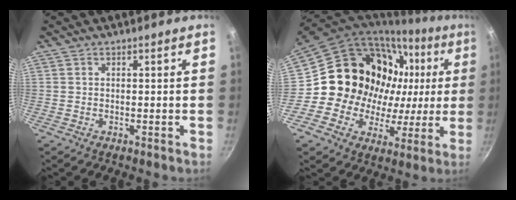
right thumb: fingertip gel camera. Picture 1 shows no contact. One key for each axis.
{"total": 20.9, "fx": 2.5, "fy": 18.1, "fz": 10.2, "tx": -0.129, "ty": 0.034, "tz": 0.045}